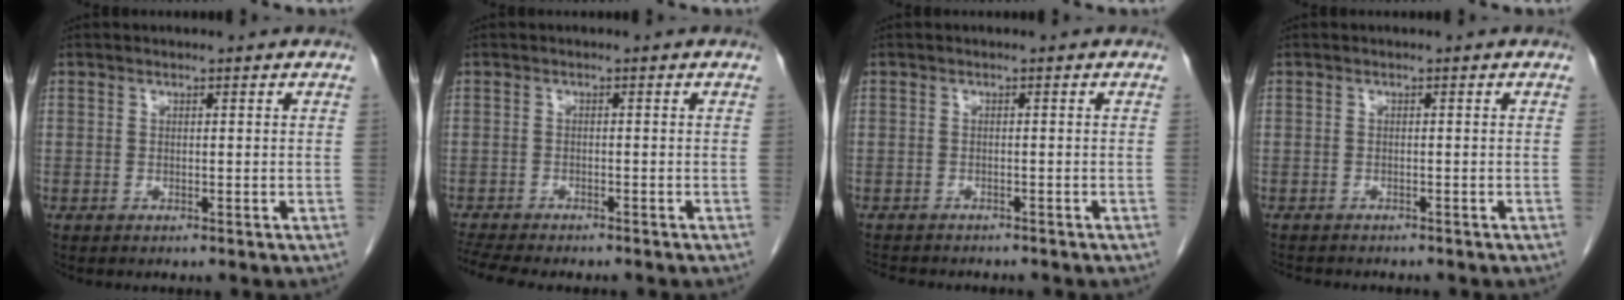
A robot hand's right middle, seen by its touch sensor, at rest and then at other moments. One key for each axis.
{"total": 7.8, "fx": -6.9, "fy": 1.4, "fz": 3.5, "tx": -0.056, "ty": -0.005, "tz": -0.107}
{"total": 6.4, "fx": -5.7, "fy": 1.9, "fz": 2.3, "tx": -0.034, "ty": -0.004, "tz": -0.076}
{"total": 4.3, "fx": -3.8, "fy": 1.2, "fz": 1.5, "tx": -0.023, "ty": -0.006, "tz": -0.051}